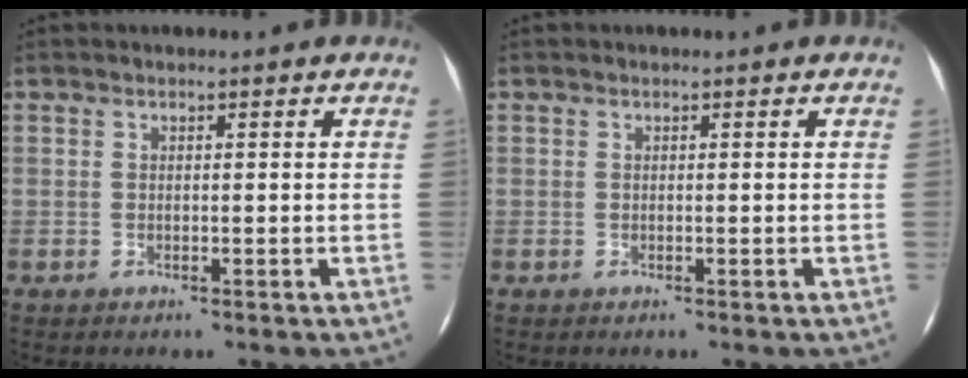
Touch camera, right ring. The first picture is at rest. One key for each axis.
{"total": 0.0}